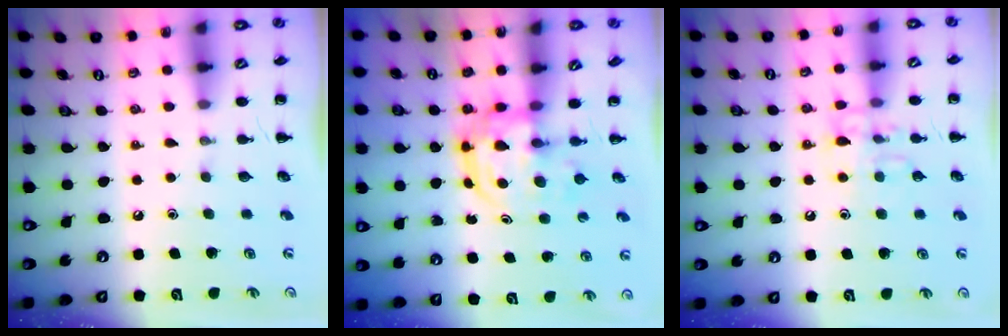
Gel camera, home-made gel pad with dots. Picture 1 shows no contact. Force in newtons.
{"total": 4.0, "press": 3.9, "slide": 1.0}
{"total": 8.7, "press": 8.7, "slide": 0.7}